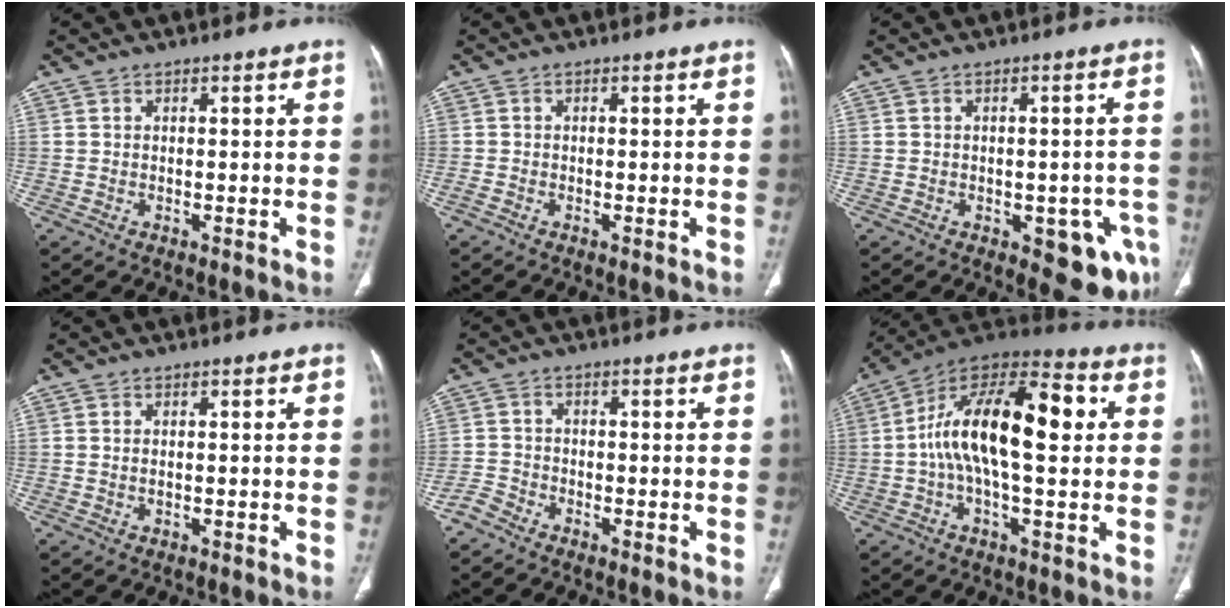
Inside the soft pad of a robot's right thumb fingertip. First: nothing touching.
{"total": 0.7, "force": [-0.4, 0.2, 0.6], "torque": [-0.015, -0.005, -0.012]}
{"total": 9.8, "force": [-4.0, 4.6, 7.7], "torque": [-0.060, 0.008, -0.042]}
{"total": 0.5, "force": [0.1, 0.3, 0.5], "torque": [-0.013, 0.001, 0.004]}
{"total": 2.2, "force": [-2.1, 0.6, 0.2], "torque": [-0.003, -0.006, -0.050]}
{"total": 20.1, "force": [2.1, 8.5, 18.1], "torque": [-0.296, 0.036, 0.023]}